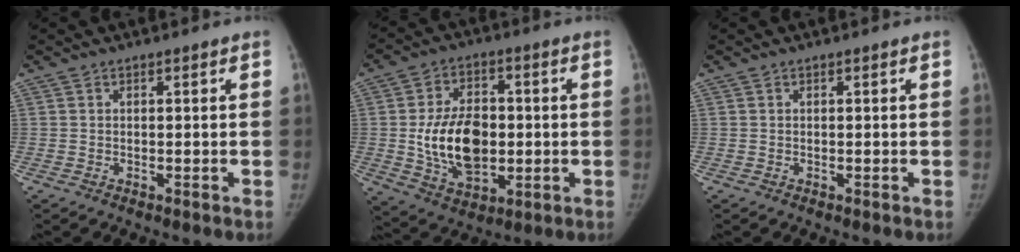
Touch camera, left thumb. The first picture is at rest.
{"total": 15.4, "force": [-0.8, 10.0, 11.6], "torque": [-0.172, 0.001, -0.001]}
{"total": 0.0}